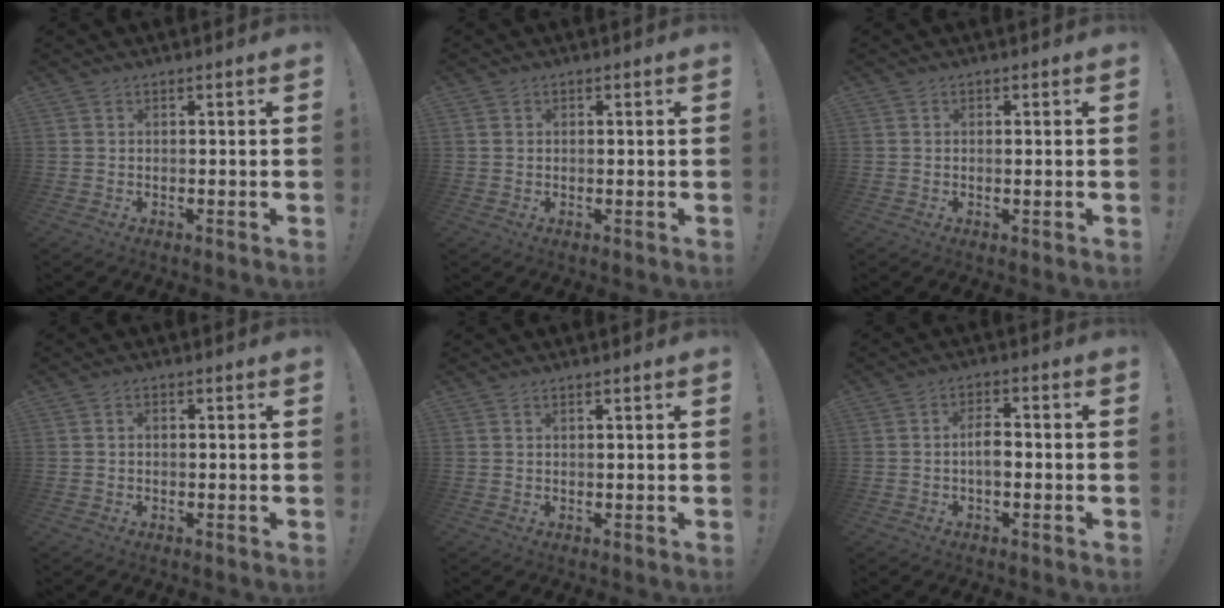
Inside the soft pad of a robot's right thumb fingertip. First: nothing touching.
{"total": 0.8, "force": [0.3, 0.7, 0.2], "torque": [-0.005, 0.004, 0.007]}
{"total": 0.5, "force": [0.2, 0.0, 0.5], "torque": [-0.004, -0.003, 0.003]}
{"total": 1.0, "force": [-0.3, 0.6, 0.7], "torque": [-0.017, 0.004, -0.005]}
{"total": 0.8, "force": [0.5, 0.0, 0.6], "torque": [-0.010, -0.001, 0.009]}
{"total": 4.7, "force": [-0.5, 2.3, 4.1], "torque": [-0.076, 0.004, -0.013]}